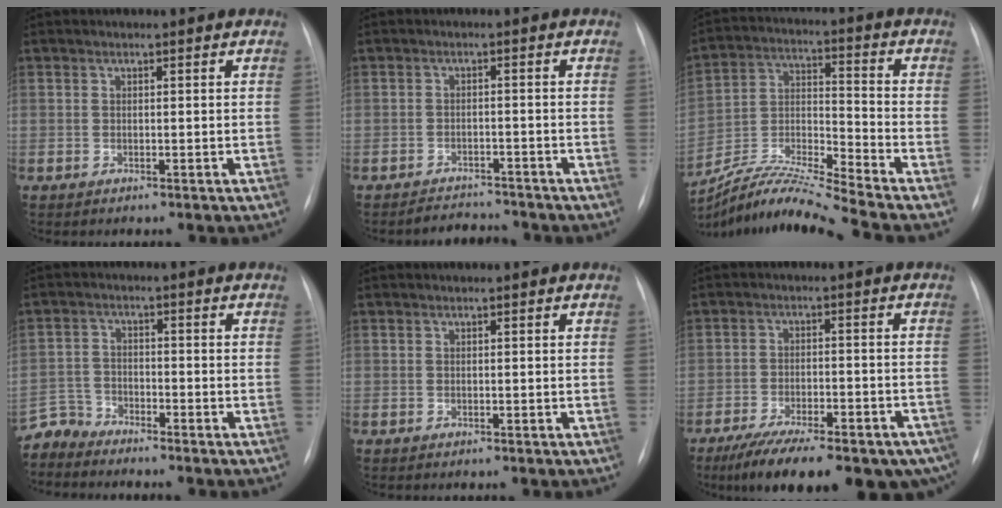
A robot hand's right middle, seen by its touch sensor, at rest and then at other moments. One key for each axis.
{"total": 3.6, "fx": -3.5, "fy": 0.7, "fz": -0.3, "tx": 0.004, "ty": 0.000, "tz": -0.051}
{"total": 12.8, "fx": -11.8, "fy": -2.6, "fz": 4.1, "tx": -0.078, "ty": 0.003, "tz": -0.223}
{"total": 4.1, "fx": -4.0, "fy": 0.3, "fz": -1.1, "tx": 0.021, "ty": -0.006, "tz": -0.078}
{"total": 0.0}
{"total": 22.2, "fx": -16.0, "fy": 7.1, "fz": 13.6, "tx": -0.167, "ty": -0.009, "tz": -0.216}